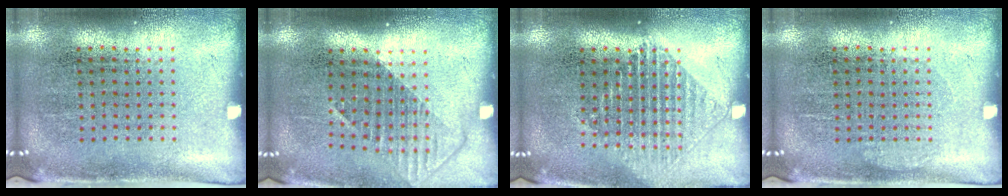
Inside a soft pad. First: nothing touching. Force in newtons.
{"total": 1.3, "press": 1.0, "slide": 0.9}
{"total": 1.3, "press": 1.3, "slide": 0.5}
{"total": 0.6, "press": 0.5, "slide": 0.1}